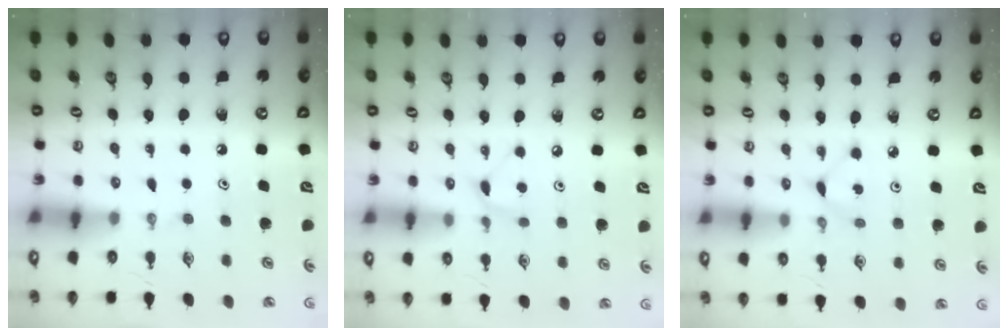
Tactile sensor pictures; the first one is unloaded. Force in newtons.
{"total": 4.8, "press": 4.8, "slide": 0.5}
{"total": 2.7, "press": 2.7, "slide": 0.3}